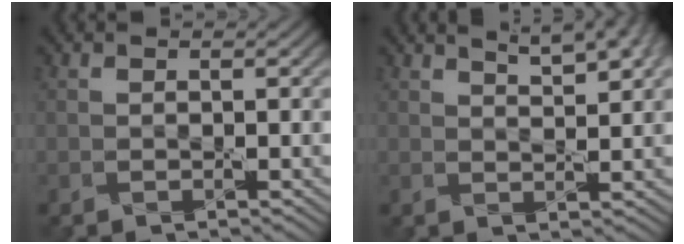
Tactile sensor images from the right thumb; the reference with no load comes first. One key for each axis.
{"total": 7.2, "fx": 4.6, "fy": 2.3, "fz": 5.0, "tx": -0.068, "ty": 0.017, "tz": 0.057}